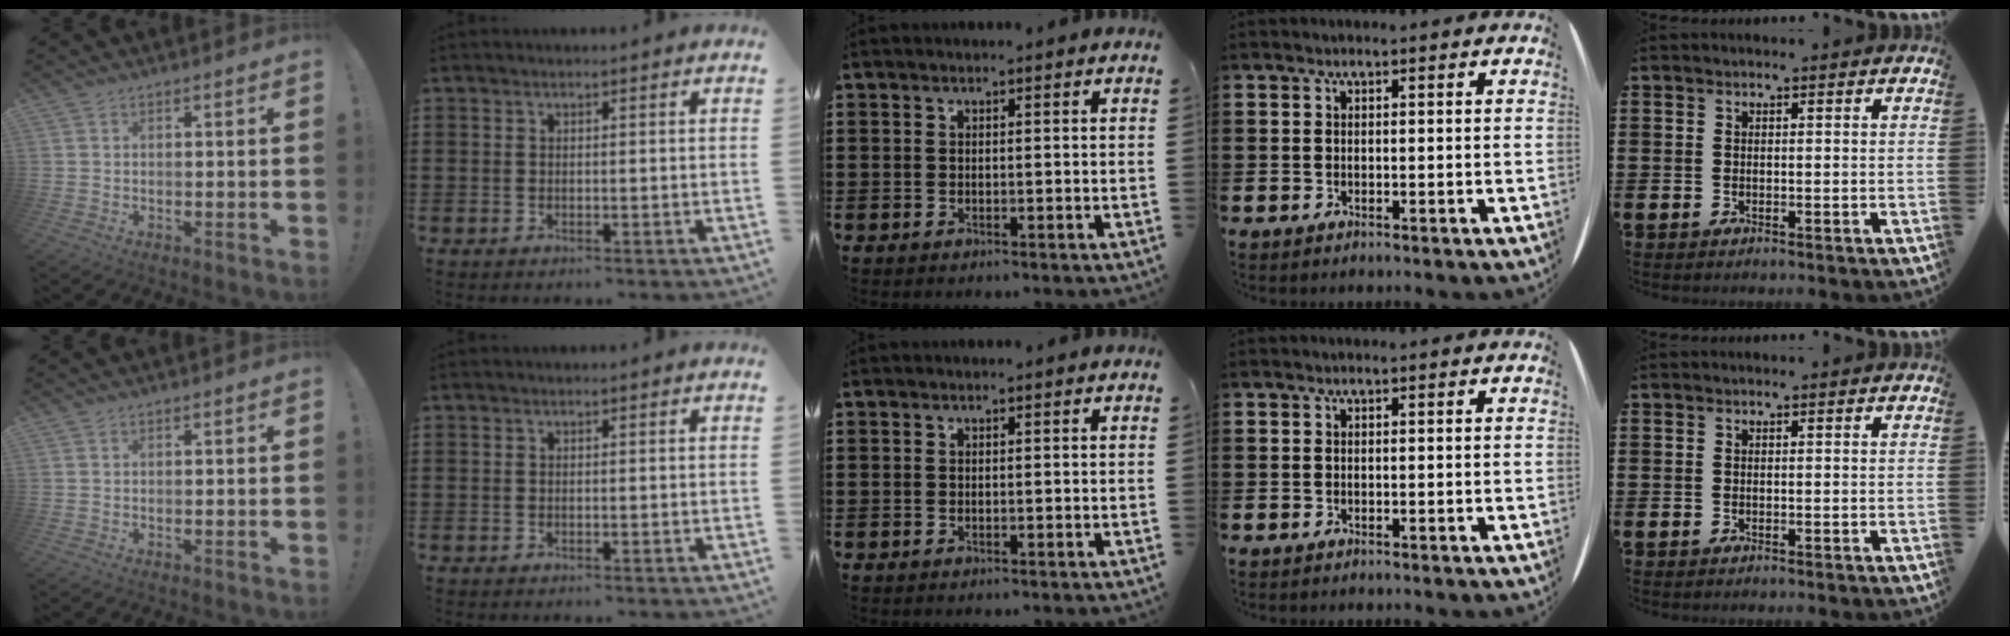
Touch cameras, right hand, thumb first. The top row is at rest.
{}